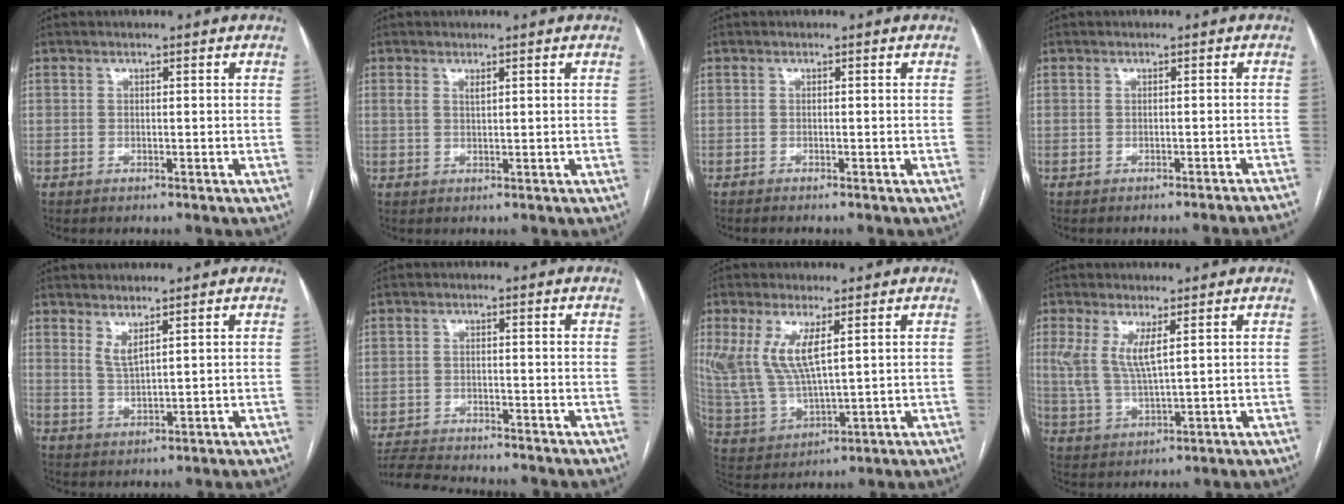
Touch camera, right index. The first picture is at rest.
{"total": 1.2, "force": [0.8, 0.3, 0.9], "torque": [-0.025, 0.007, 0.018]}
{"total": 1.1, "force": [-1.0, -0.1, 0.4], "torque": [-0.007, 0.000, -0.012]}
{"total": 7.6, "force": [-7.3, -1.4, 1.4], "torque": [0.002, -0.015, -0.076]}
{"total": 2.6, "force": [1.8, 0.1, 1.8], "torque": [-0.040, -0.013, 0.042]}
{"total": 6.6, "force": [-6.4, 0.1, 1.4], "torque": [-0.026, -0.014, -0.109]}
{"total": 10.2, "force": [3.9, 3.3, 8.9], "torque": [-0.211, -0.003, 0.090]}
{"total": 6.3, "force": [2.3, 1.5, 5.7], "torque": [-0.131, 0.001, 0.054]}